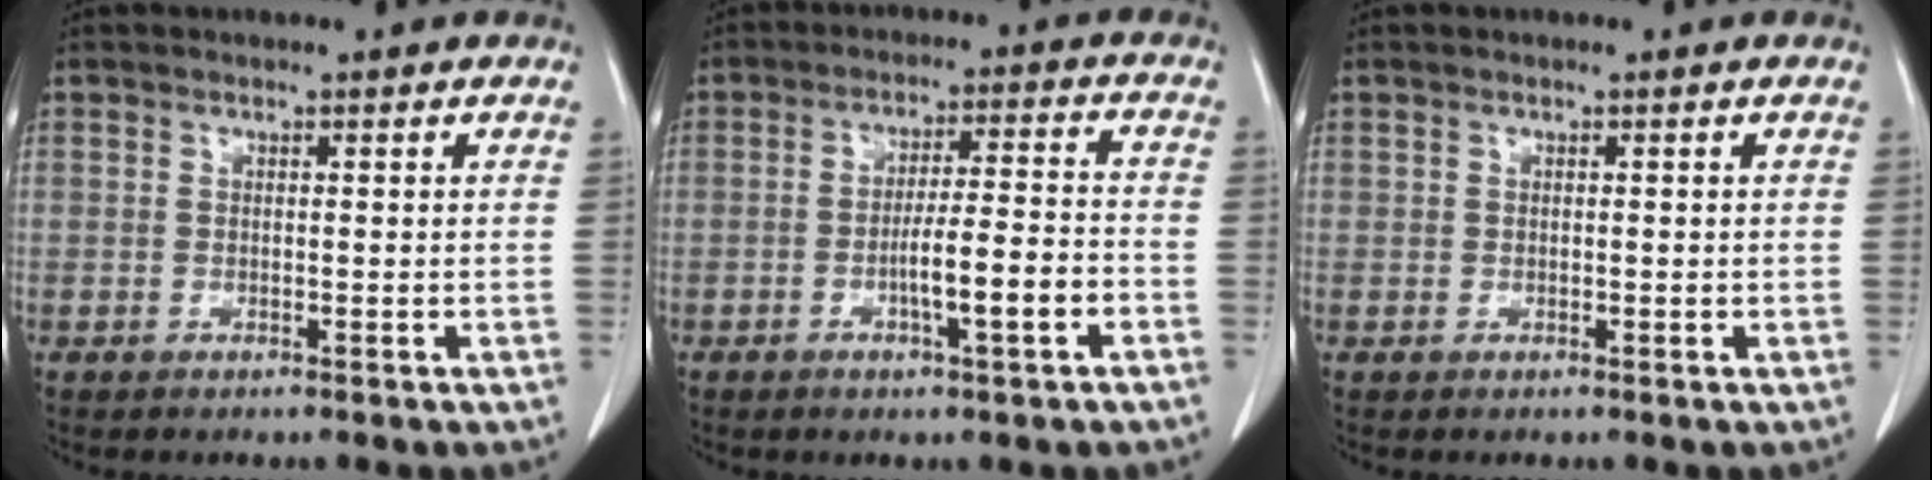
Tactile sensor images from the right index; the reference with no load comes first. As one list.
[{"total": 7.7, "force": [-2.9, 0.4, 7.1], "torque": [-0.120, 0.009, -0.042]}, {"total": 0.0}]